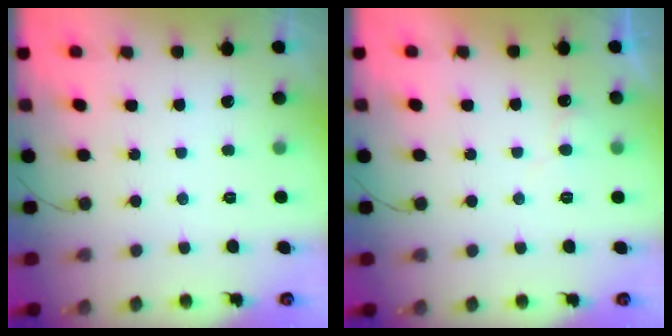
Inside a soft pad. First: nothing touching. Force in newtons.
{"total": 5.1, "press": 5.0, "slide": 0.5}